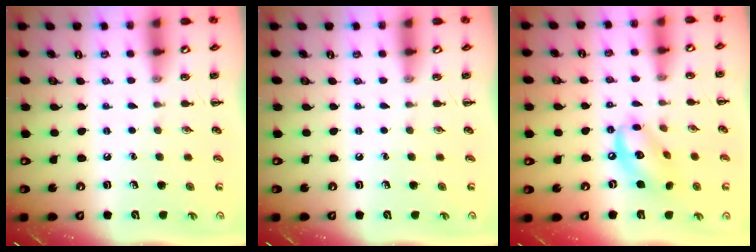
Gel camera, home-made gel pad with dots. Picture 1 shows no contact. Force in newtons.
{"total": 0.0}
{"total": 12.0, "press": 11.8, "slide": 2.1}